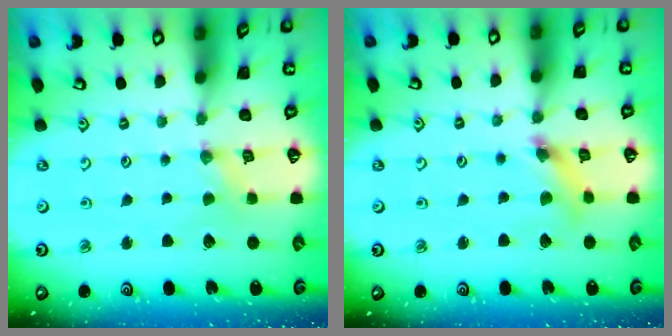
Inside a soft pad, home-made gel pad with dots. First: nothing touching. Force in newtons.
{"total": 5.5, "press": 5.5, "slide": 0.7}